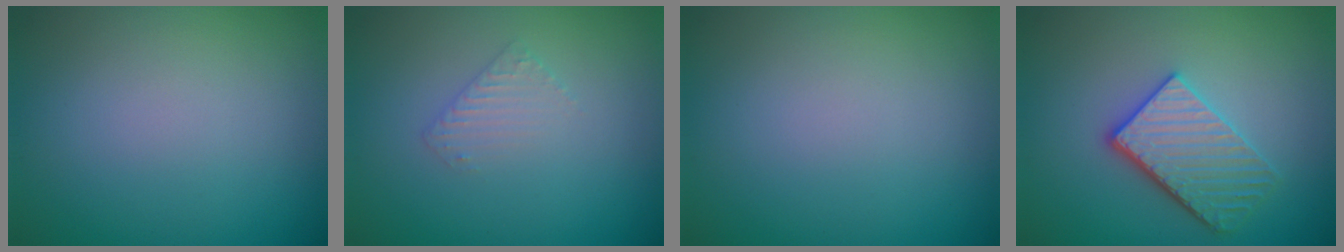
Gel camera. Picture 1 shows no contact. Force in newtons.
{"total": 1.3, "press": 1.3, "slide": 0.3}
{"total": 0.0}
{"total": 4.0, "press": 3.4, "slide": 2.1}